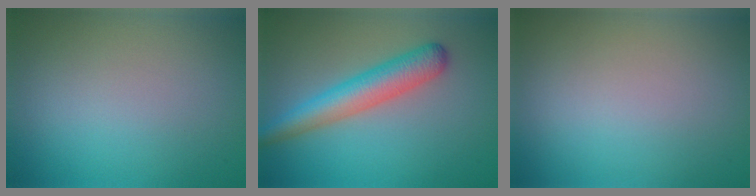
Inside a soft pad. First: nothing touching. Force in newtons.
{"total": 4.8, "press": 4.8, "slide": 0.1}
{"total": 0.0}